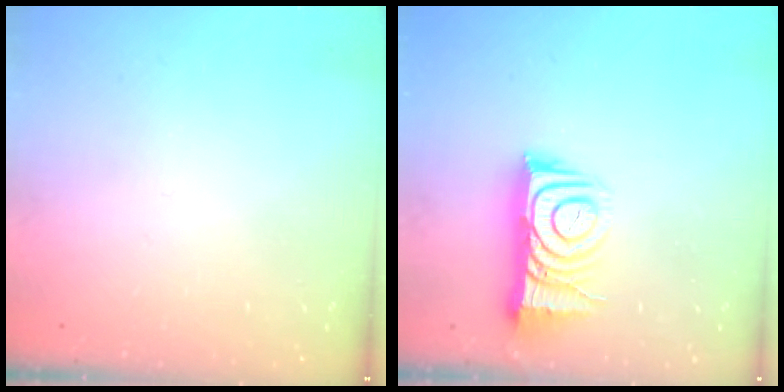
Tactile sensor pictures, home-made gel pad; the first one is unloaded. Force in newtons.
{"total": 11.3, "press": 11.2, "slide": 1.0}